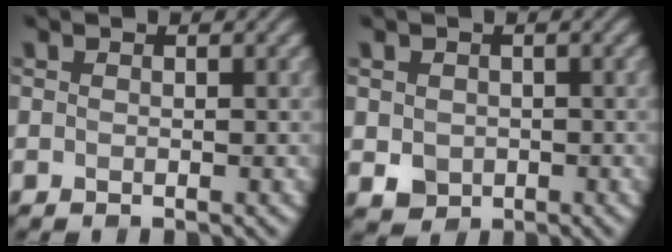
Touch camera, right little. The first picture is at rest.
{"total": 2.1, "force": [-0.2, 1.9, 0.9], "torque": [-0.020, -0.005, -0.002]}